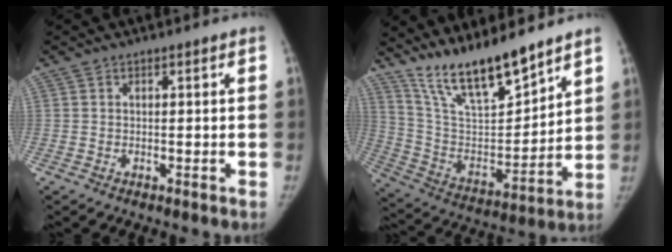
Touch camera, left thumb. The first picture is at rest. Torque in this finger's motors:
{"motor_torque": [0.99, 0.17, 1.44, -1.33, 0.08]}